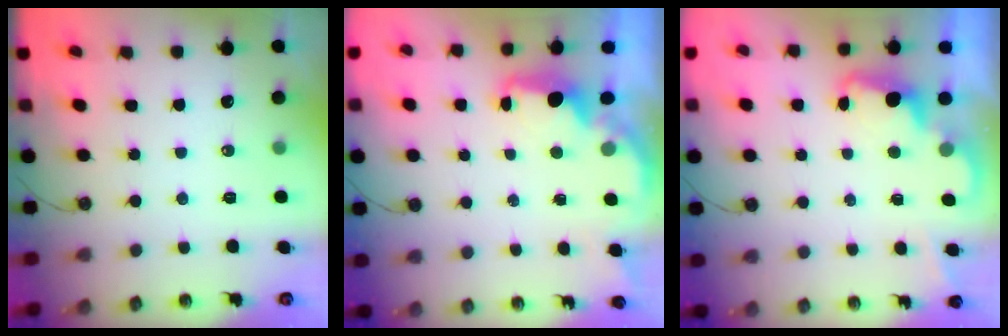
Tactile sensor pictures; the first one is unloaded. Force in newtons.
{"total": 2.3, "press": 2.2, "slide": 0.7}
{"total": 2.3, "press": 2.3, "slide": 0.5}